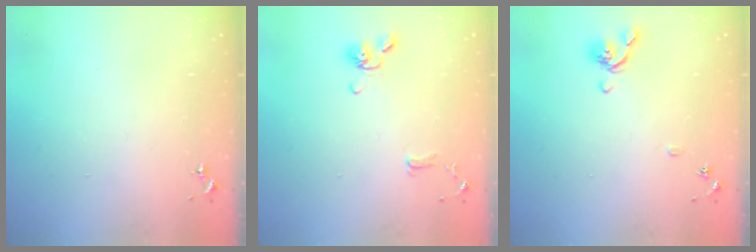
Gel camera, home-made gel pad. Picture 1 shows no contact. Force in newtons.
{"total": 10.8, "press": 10.6, "slide": 1.9}
{"total": 7.9, "press": 7.7, "slide": 1.4}